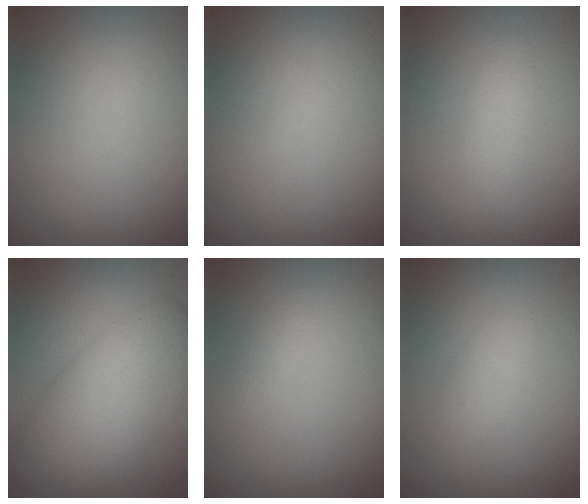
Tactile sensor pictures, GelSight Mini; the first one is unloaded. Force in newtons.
{"total": 0.0}
{"total": 1.6, "press": 1.6, "slide": 0.1}
{"total": 7.8, "press": 7.8, "slide": 0.0}
{"total": 0.7, "press": 0.7, "slide": 0.1}
{"total": 1.4, "press": 1.4, "slide": 0.0}